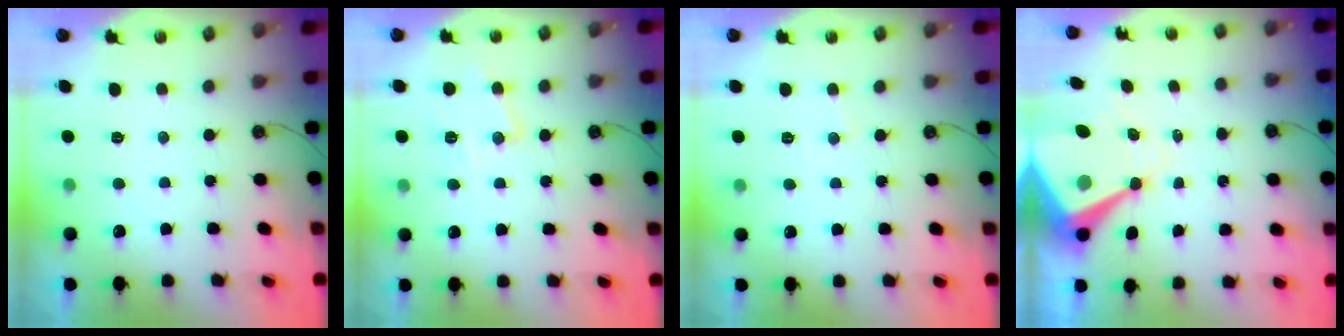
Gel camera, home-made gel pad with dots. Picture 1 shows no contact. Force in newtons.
{"total": 10.1, "press": 10.1, "slide": 0.7}
{"total": 3.7, "press": 3.6, "slide": 0.6}
{"total": 15.8, "press": 15.8, "slide": 1.3}